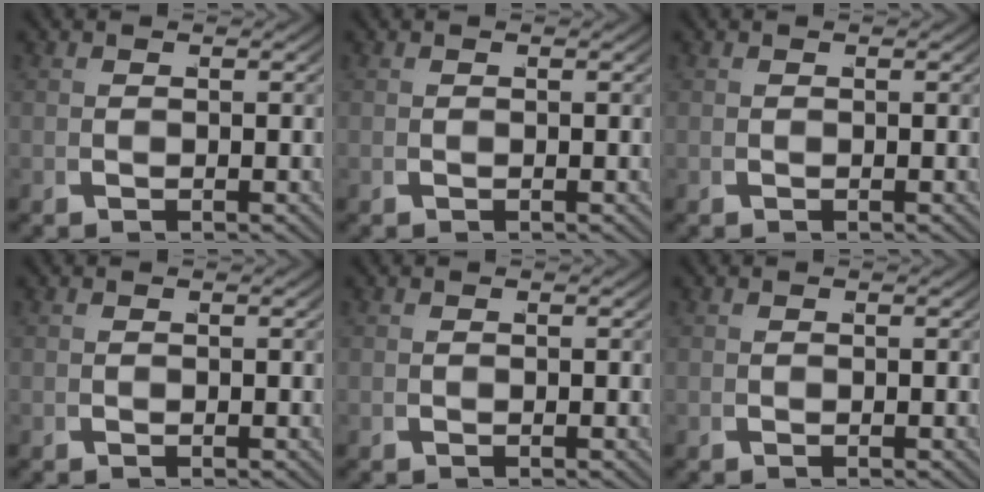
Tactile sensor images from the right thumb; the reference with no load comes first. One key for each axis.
{"total": 0.0}
{"total": 0.0}
{"total": 0.0}
{"total": 0.0}
{"total": 0.0}